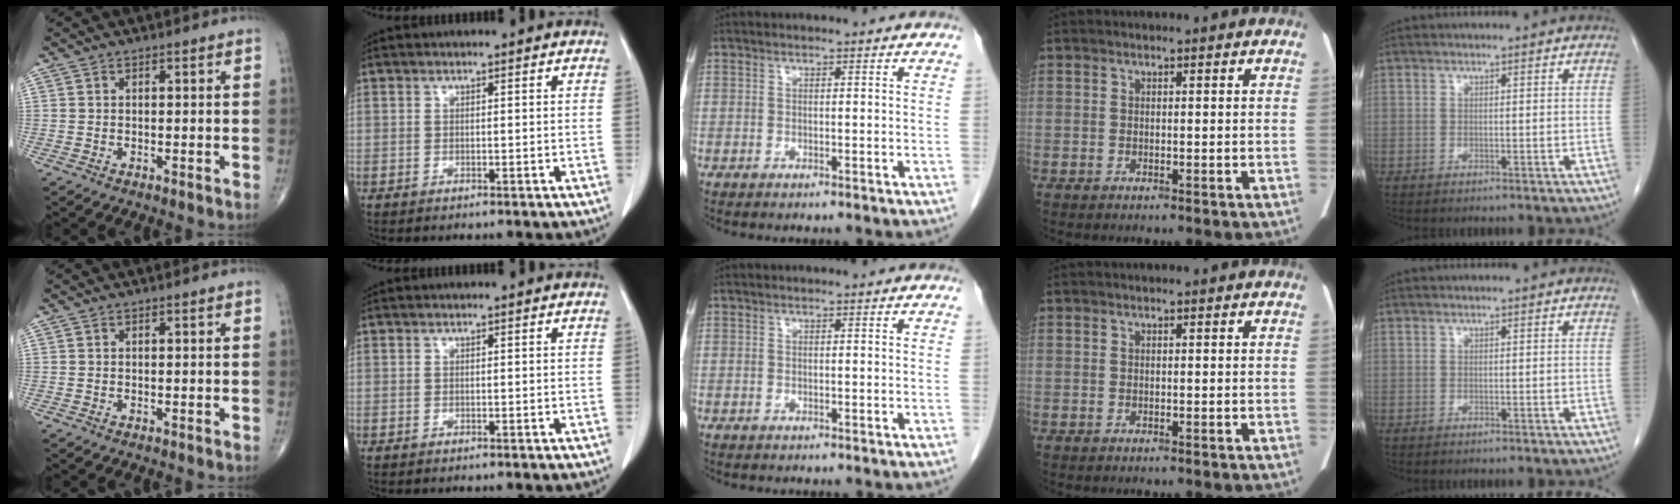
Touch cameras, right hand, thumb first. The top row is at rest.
{}